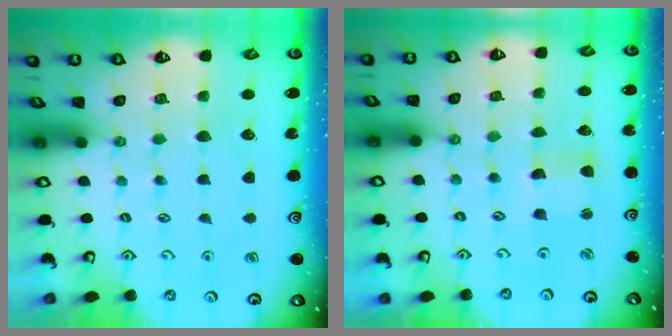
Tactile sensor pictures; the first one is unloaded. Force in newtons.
{"total": 2.1, "press": 2.1, "slide": 0.3}